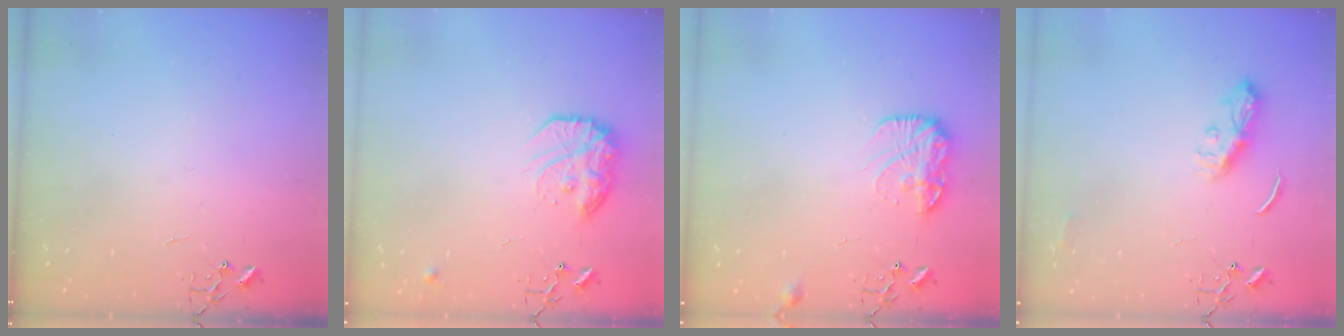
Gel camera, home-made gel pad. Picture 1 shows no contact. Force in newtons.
{"total": 15.0, "press": 15.0, "slide": 1.2}
{"total": 11.5, "press": 11.4, "slide": 0.6}
{"total": 8.4, "press": 8.4, "slide": 0.2}